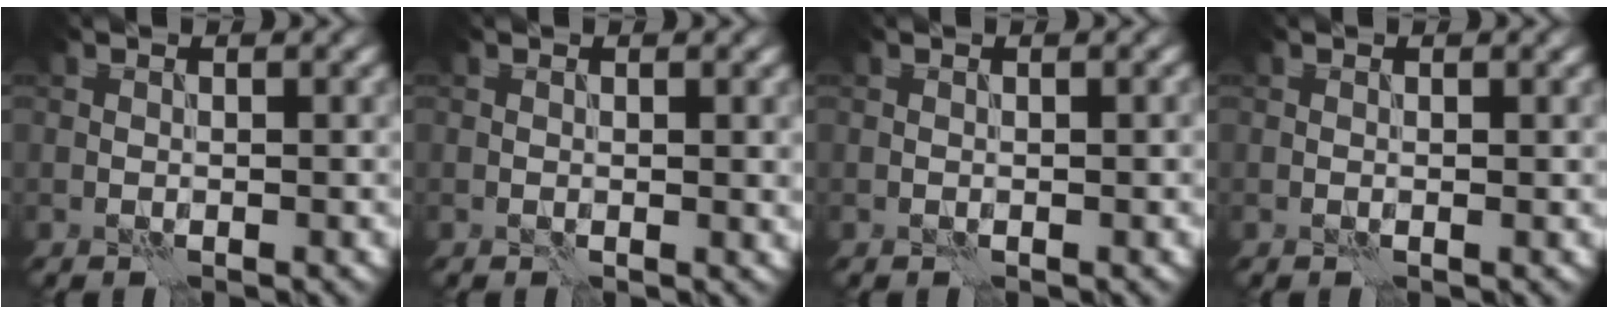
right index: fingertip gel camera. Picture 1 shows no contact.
{"total": 0.7, "force": [0.3, 0.1, 0.6], "torque": [-0.006, -0.001, 0.002]}
{"total": 0.0}
{"total": 0.0}